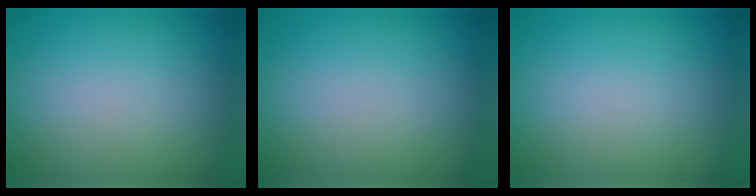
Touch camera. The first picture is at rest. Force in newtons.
{"total": 0.0}
{"total": 0.0}